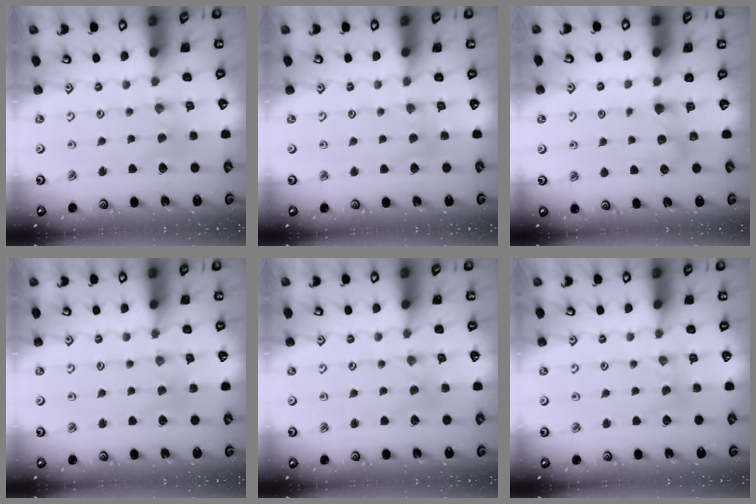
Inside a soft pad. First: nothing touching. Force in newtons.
{"total": 2.3, "press": 2.2, "slide": 0.4}
{"total": 5.6, "press": 5.6, "slide": 0.6}
{"total": 1.7, "press": 1.7, "slide": 0.3}
{"total": 0.0}
{"total": 0.7, "press": 0.7, "slide": 0.1}